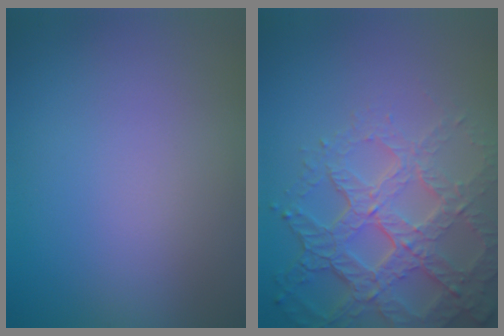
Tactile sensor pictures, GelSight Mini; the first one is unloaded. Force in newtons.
{"total": 7.1, "press": 5.1, "slide": 5.0}